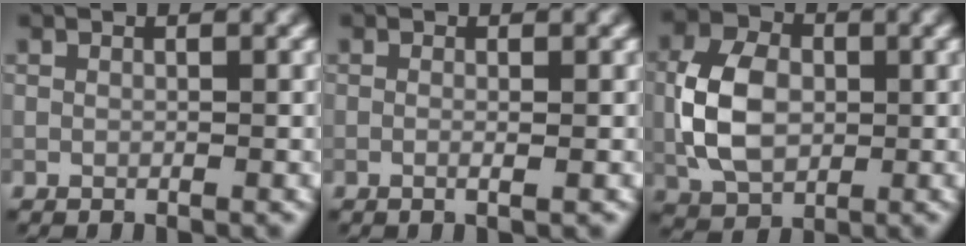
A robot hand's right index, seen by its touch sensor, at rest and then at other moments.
{"total": 1.3, "force": [0.1, 0.5, 1.2], "torque": [-0.010, -0.009, -0.011]}
{"total": 6.6, "force": [-0.3, 4.7, 4.7], "torque": [-0.097, 0.007, -0.011]}